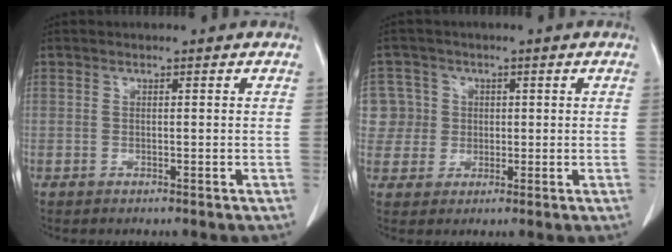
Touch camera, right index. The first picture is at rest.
{"total": 6.3, "force": [1.1, 6.2, 0.0], "torque": [0.008, 0.024, 0.026]}